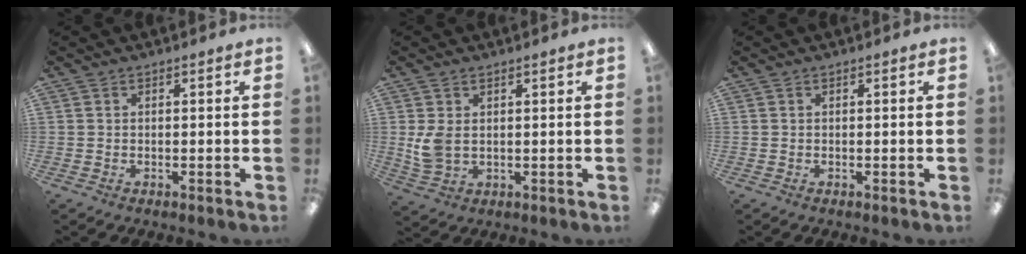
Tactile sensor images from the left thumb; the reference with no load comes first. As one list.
[{"total": 5.3, "force": [0.6, 3.2, 4.2], "torque": [-0.090, -0.002, 0.006]}, {"total": 0.0}]